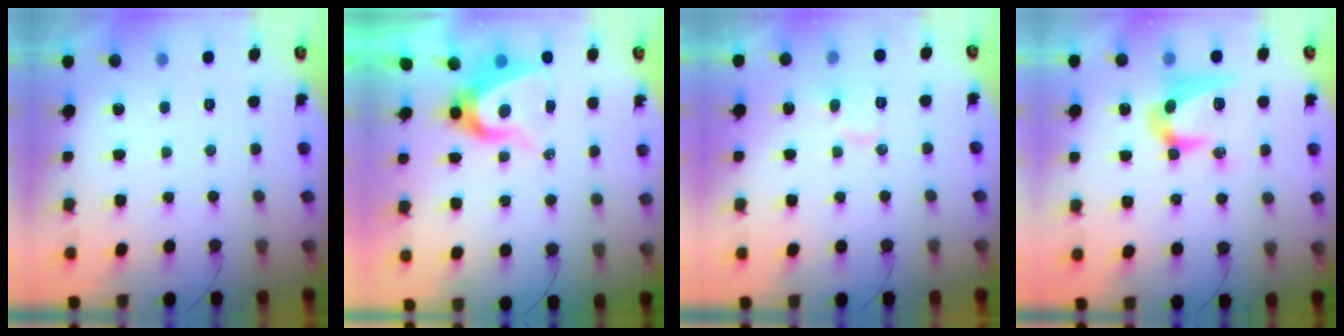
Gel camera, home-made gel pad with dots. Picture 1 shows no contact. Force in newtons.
{"total": 8.5, "press": 8.5, "slide": 0.9}
{"total": 8.4, "press": 8.4, "slide": 0.9}
{"total": 12.0, "press": 11.9, "slide": 0.7}